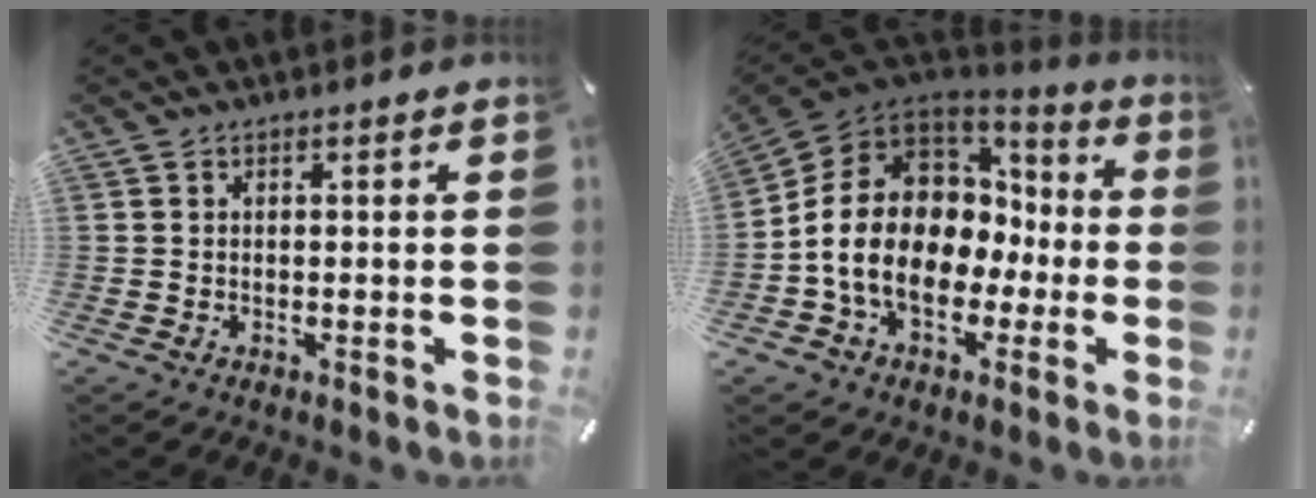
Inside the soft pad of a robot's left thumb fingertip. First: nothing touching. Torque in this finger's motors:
{"motor_torque": [1.14, 3.87, 2.20, -0.57, 0.96]}